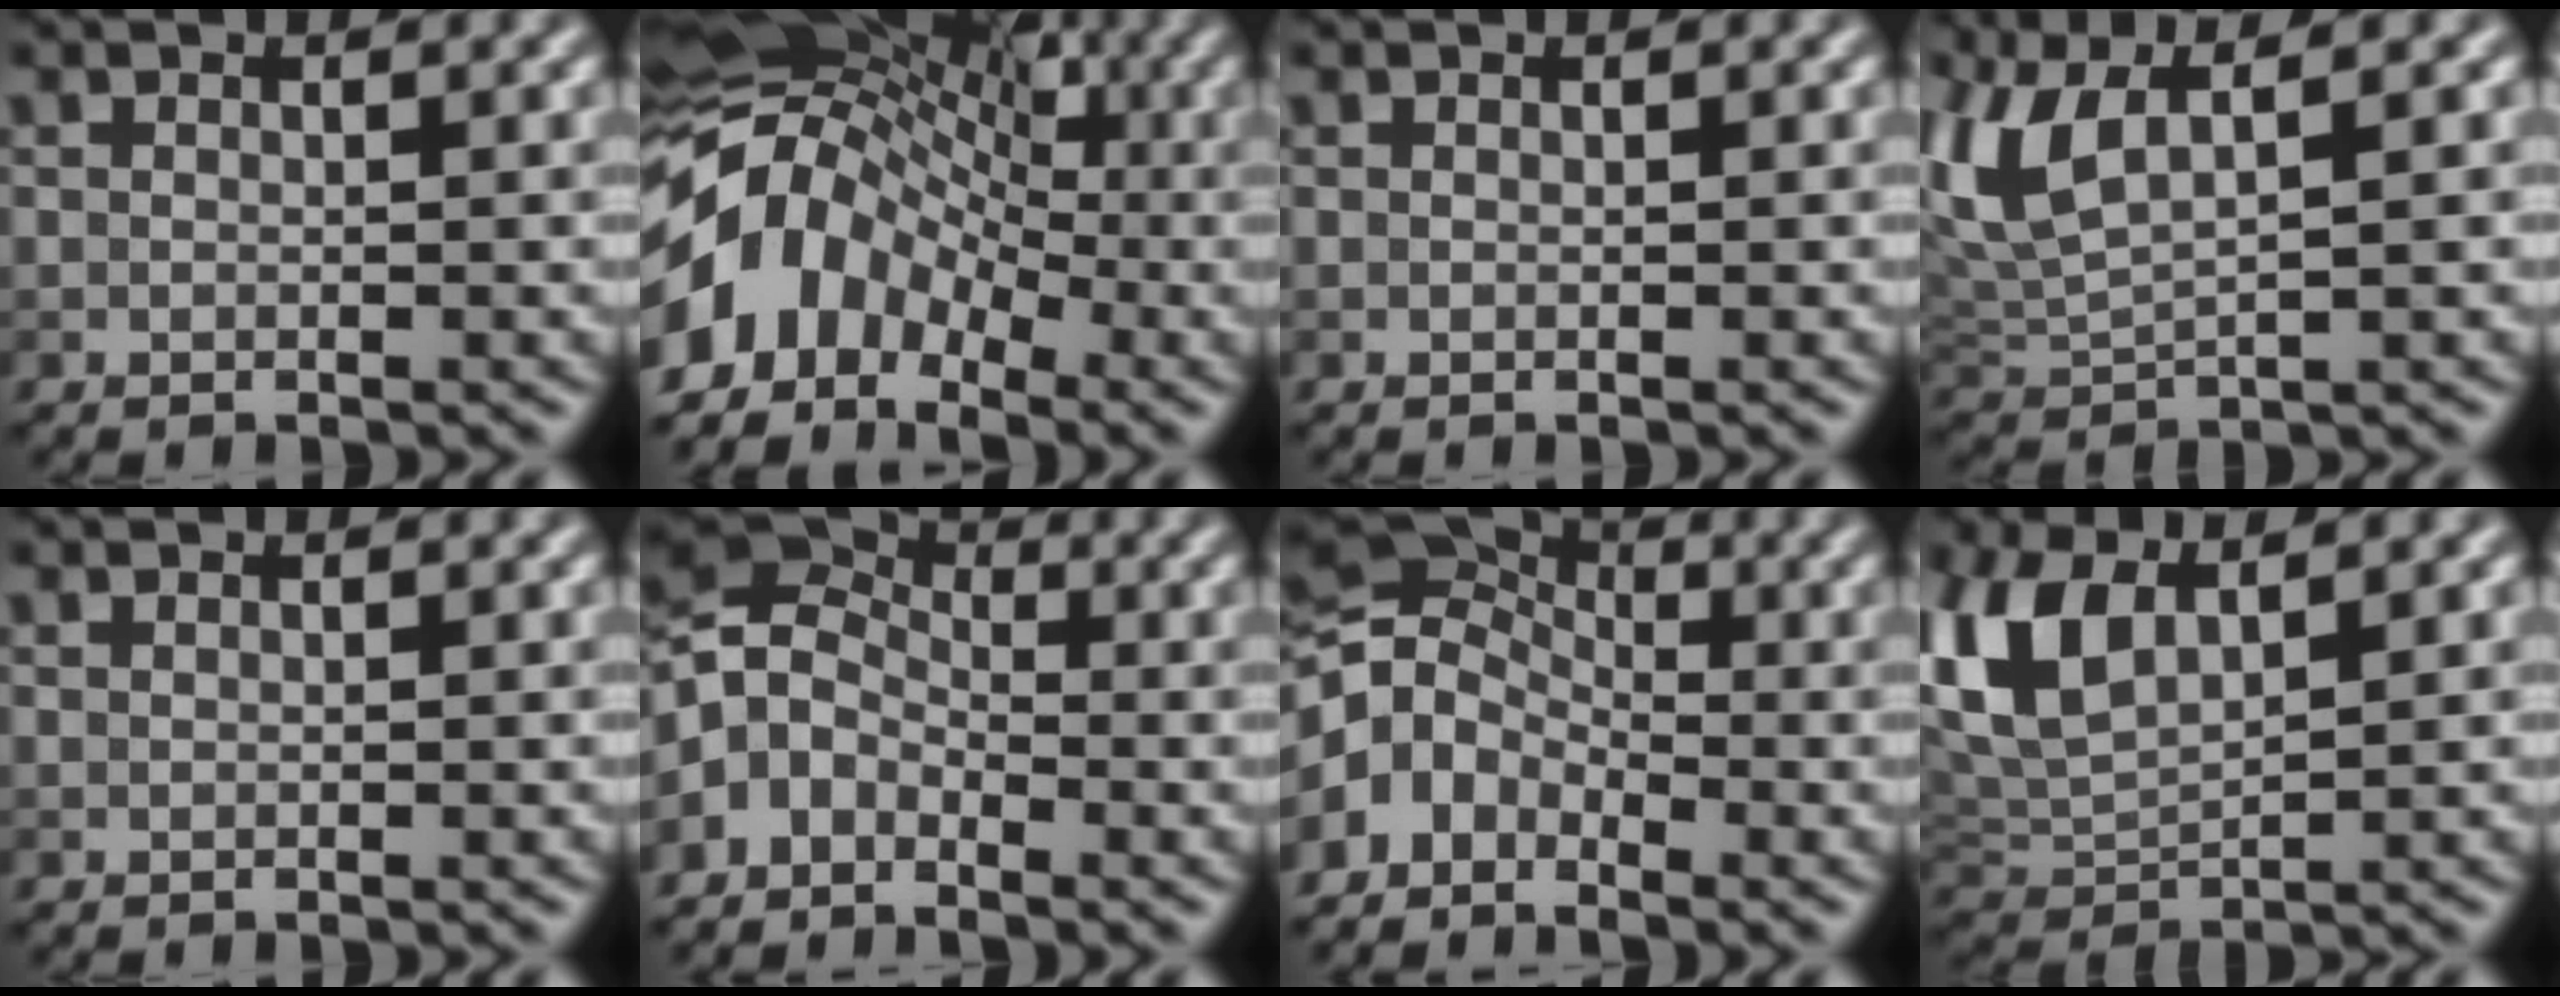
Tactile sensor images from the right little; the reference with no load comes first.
{"total": 9.4, "force": [-2.9, 6.7, 5.9], "torque": [-0.096, 0.015, -0.070]}
{"total": 0.0}
{"total": 5.9, "force": [2.9, 2.0, 4.7], "torque": [-0.121, 0.011, 0.059]}
{"total": 0.0}
{"total": 4.1, "force": [-2.0, 3.0, 2.0], "torque": [-0.041, 0.006, -0.056]}
{"total": 5.6, "force": [-2.3, 4.1, 3.0], "torque": [-0.057, 0.007, -0.067]}
{"total": 6.6, "force": [2.7, 3.2, 5.1], "torque": [-0.132, 0.009, 0.052]}